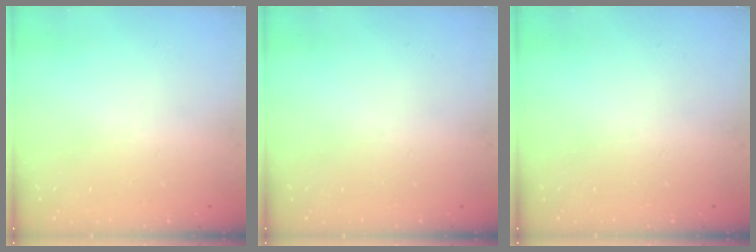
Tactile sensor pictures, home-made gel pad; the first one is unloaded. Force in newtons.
{"total": 0.0}
{"total": 0.0}